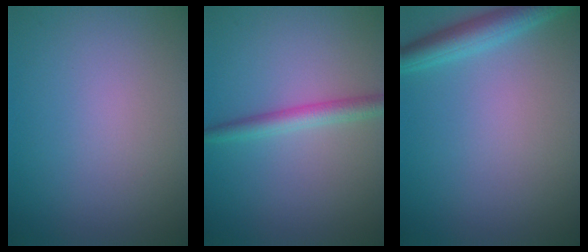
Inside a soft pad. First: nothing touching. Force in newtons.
{"total": 2.6, "press": 2.6, "slide": 0.1}
{"total": 3.0, "press": 3.0, "slide": 0.2}